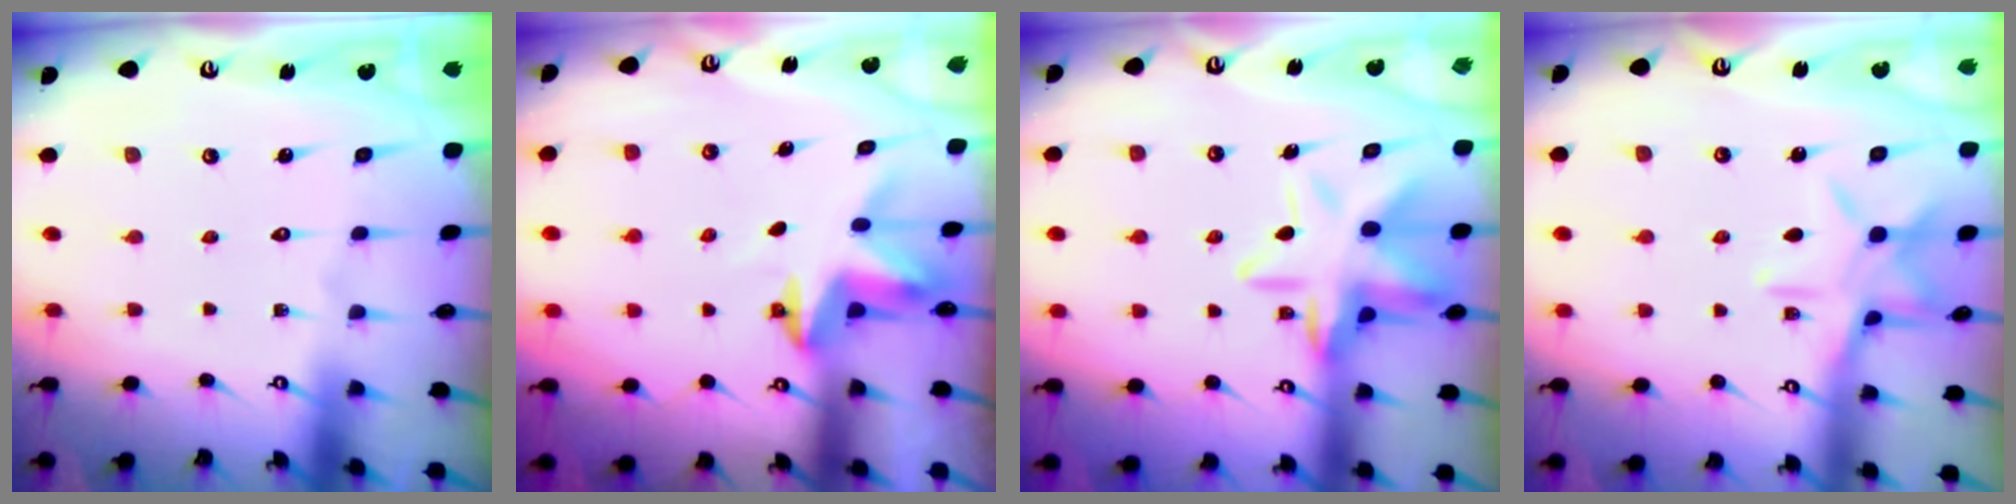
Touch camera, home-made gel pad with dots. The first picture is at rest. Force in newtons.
{"total": 3.4, "press": 3.4, "slide": 0.2}
{"total": 12.3, "press": 12.2, "slide": 1.2}
{"total": 10.1, "press": 10.0, "slide": 0.6}